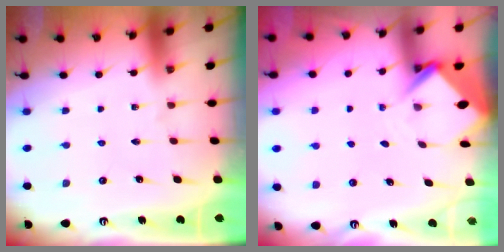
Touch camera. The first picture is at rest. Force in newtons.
{"total": 4.0, "press": 4.0, "slide": 0.2}